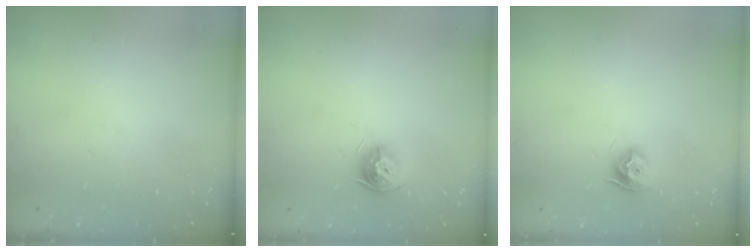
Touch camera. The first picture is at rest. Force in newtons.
{"total": 9.3, "press": 9.3, "slide": 1.0}
{"total": 8.8, "press": 8.8, "slide": 0.2}